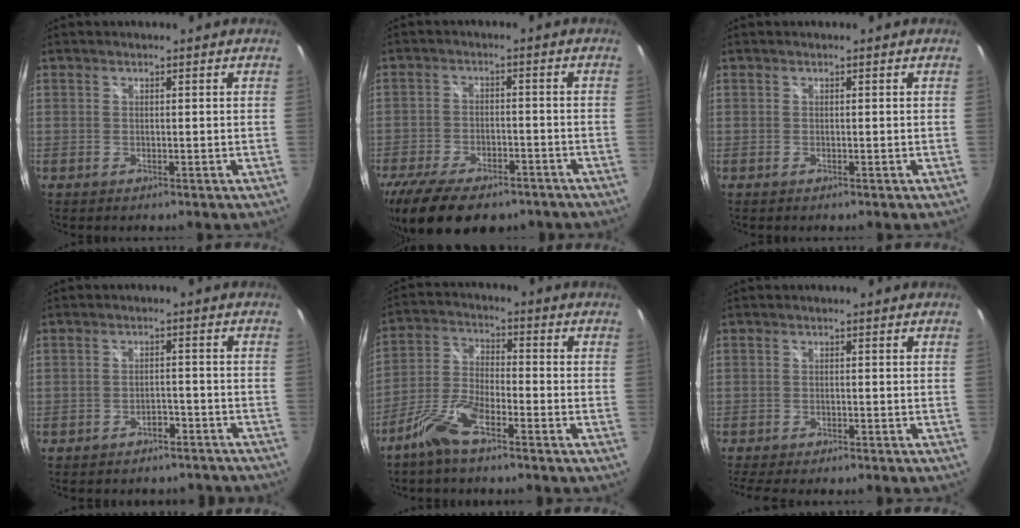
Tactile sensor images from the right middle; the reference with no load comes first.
{"total": 17.6, "force": [-12.9, 7.5, 9.4], "torque": [-0.206, -0.037, -0.197]}
{"total": 0.0}
{"total": 9.2, "force": [-8.0, 3.7, 2.5], "torque": [-0.058, 0.010, -0.093]}
{"total": 8.3, "force": [-6.0, 2.1, 5.4], "torque": [-0.121, 0.000, -0.121]}
{"total": 6.9, "force": [-6.1, 0.7, 3.1], "torque": [-0.070, -0.018, -0.094]}